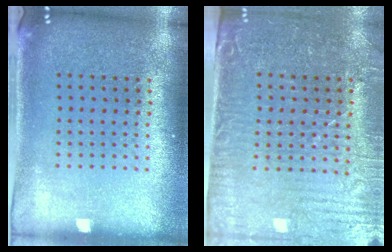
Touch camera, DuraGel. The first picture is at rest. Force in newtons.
{"total": 3.5, "press": 3.3, "slide": 1.3}